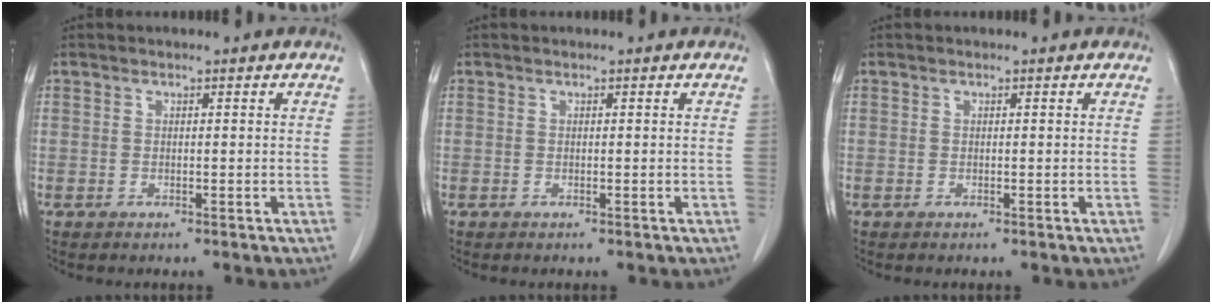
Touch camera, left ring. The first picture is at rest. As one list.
[{"total": 0.0}, {"total": 0.0}]